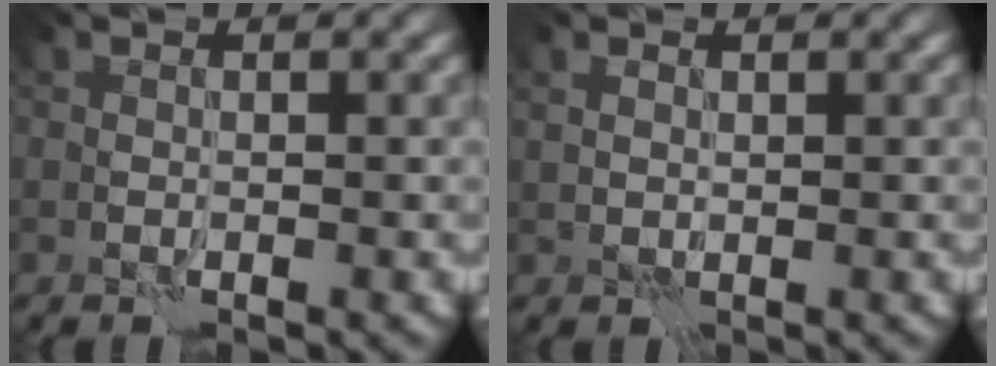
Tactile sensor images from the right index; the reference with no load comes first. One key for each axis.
{"total": 0.7, "fx": 0.6, "fy": 0.3, "fz": 0.0, "tx": -0.001, "ty": -0.001, "tz": 0.014}